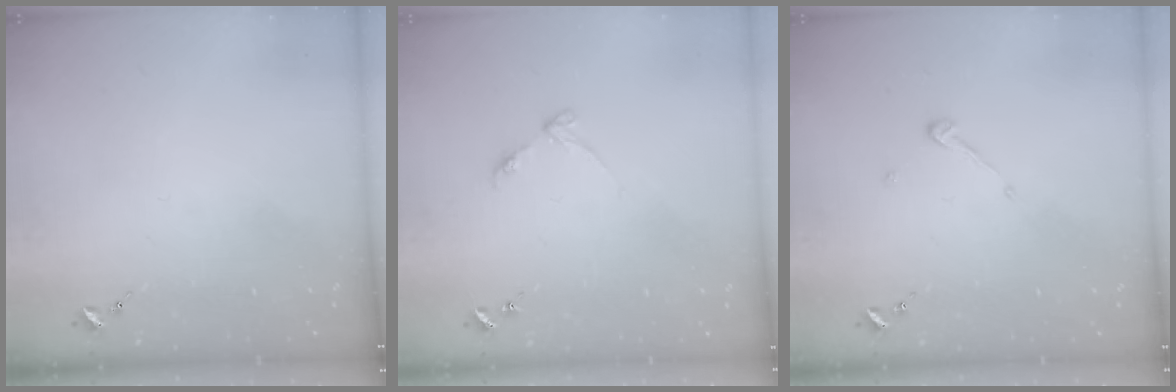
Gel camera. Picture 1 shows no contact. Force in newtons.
{"total": 3.6, "press": 3.5, "slide": 0.4}
{"total": 3.9, "press": 3.9, "slide": 0.3}